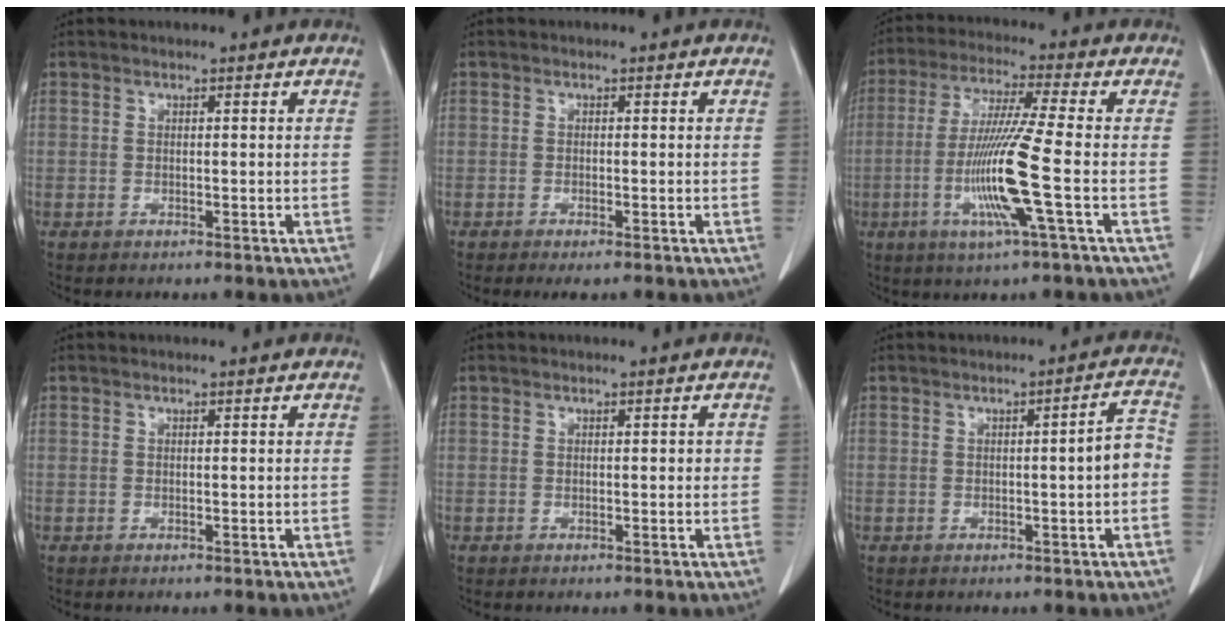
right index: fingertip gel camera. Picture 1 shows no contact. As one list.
[{"total": 1.6, "force": [-1.1, 0.2, 1.1], "torque": [-0.017, -0.005, -0.016]}, {"total": 11.9, "force": [-3.0, -1.3, 11.5], "torque": [-0.233, -0.018, -0.065]}, {"total": 0.0}, {"total": 0.7, "force": [0.1, 0.4, 0.6], "torque": [-0.007, 0.003, 0.002]}, {"total": 3.9, "force": [-0.7, 0.3, 3.8], "torque": [-0.048, 0.012, -0.010]}]